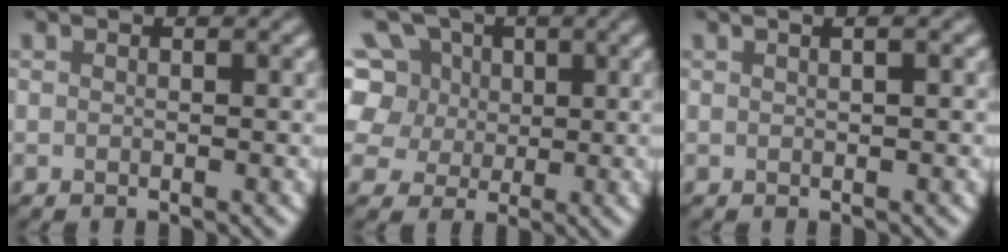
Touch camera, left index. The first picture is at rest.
{"total": 9.8, "force": [3.7, 7.6, 4.8], "torque": [-0.101, 0.029, 0.041]}
{"total": 3.5, "force": [1.6, 1.7, 2.7], "torque": [-0.011, 0.024, -0.010]}